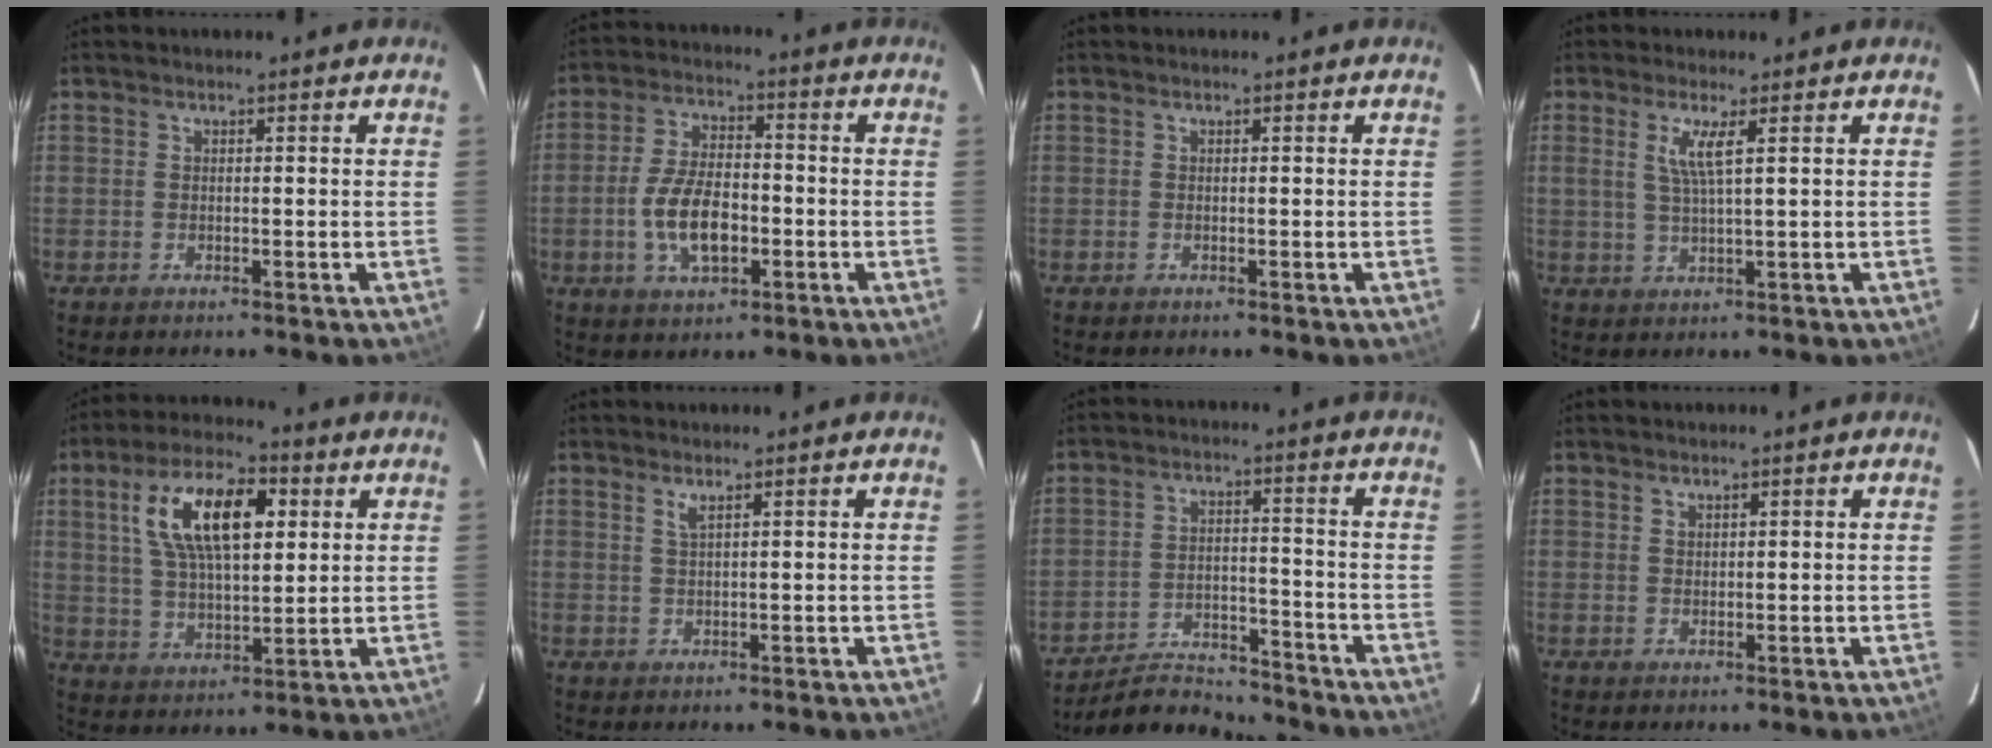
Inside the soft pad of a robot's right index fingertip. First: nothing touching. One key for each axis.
{"total": 10.4, "fx": -2.8, "fy": 5.0, "fz": 8.7, "tx": -0.178, "ty": 0.002, "tz": -0.046}
{"total": 0.0}
{"total": 4.1, "fx": 1.6, "fy": -0.1, "fz": 3.8, "tx": -0.075, "ty": -0.003, "tz": 0.031}
{"total": 15.3, "fx": 5.0, "fy": 6.6, "fz": 12.9, "tx": -0.236, "ty": 0.025, "tz": 0.094}
{"total": 1.2, "fx": 0.8, "fy": -0.1, "fz": 0.9, "tx": -0.018, "ty": 0.000, "tz": 0.015}
{"total": 11.0, "fx": -10.5, "fy": 2.5, "fz": 1.8, "tx": -0.063, "ty": 0.006, "tz": -0.165}
{"total": 0.8, "fx": 0.7, "fy": 0.4, "fz": 0.1, "tx": -0.001, "ty": 0.002, "tz": 0.014}